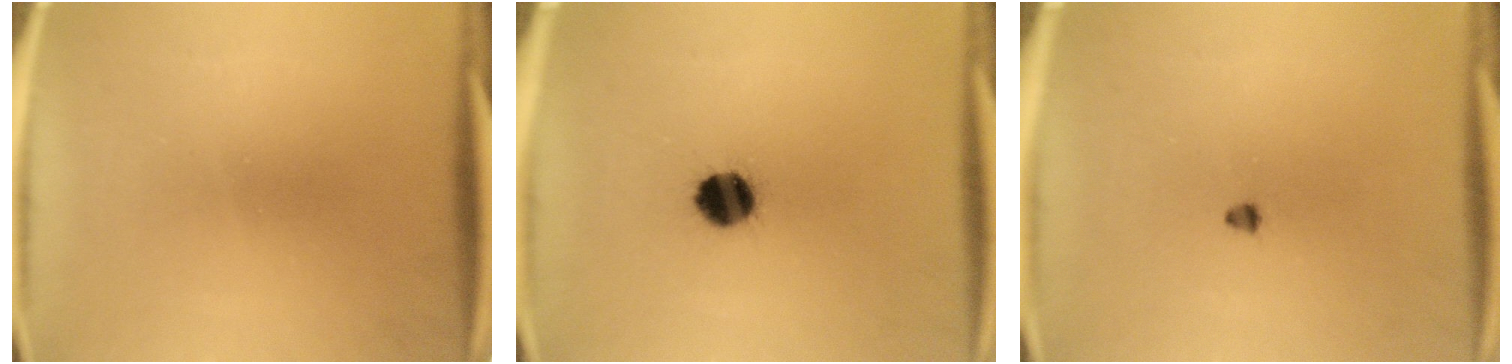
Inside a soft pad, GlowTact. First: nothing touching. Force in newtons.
{"total": 7.9}
{"total": 1.1}